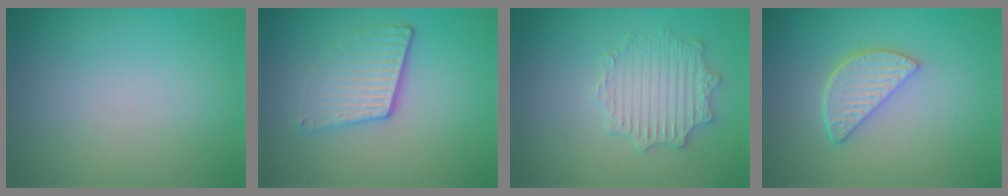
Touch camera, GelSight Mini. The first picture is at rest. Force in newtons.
{"total": 3.8, "press": 2.6, "slide": 2.8}
{"total": 3.5, "press": 3.4, "slide": 0.9}
{"total": 3.7, "press": 3.0, "slide": 2.2}